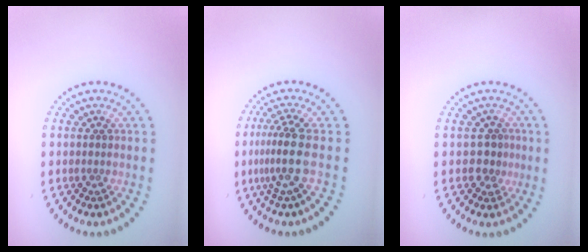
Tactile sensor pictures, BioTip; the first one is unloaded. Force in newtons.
{"total": 3.2, "press": 2.5, "slide": 2.0}
{"total": 1.9, "press": 1.6, "slide": 0.9}